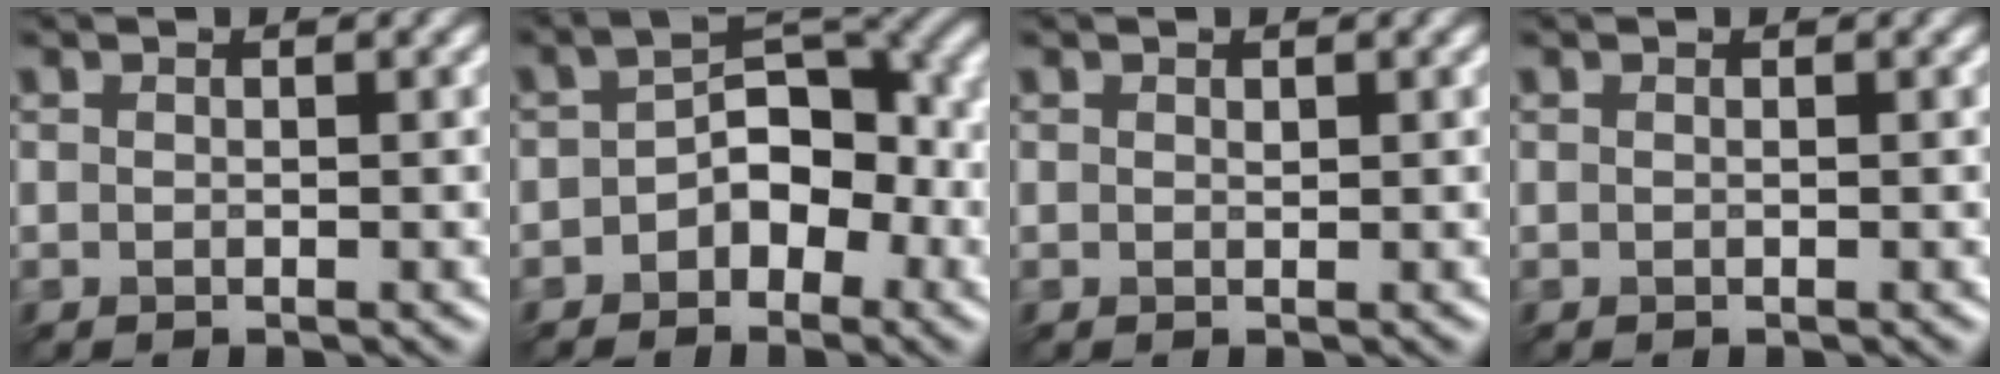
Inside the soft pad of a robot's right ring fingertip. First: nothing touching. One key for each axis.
{"total": 4.0, "fx": -1.7, "fy": 2.5, "fz": 2.7, "tx": -0.046, "ty": 0.013, "tz": -0.025}
{"total": 1.0, "fx": 0.0, "fy": -0.7, "fz": -0.6, "tx": -0.009, "ty": -0.002, "tz": 0.012}
{"total": 0.5, "fx": 0.3, "fy": 0.3, "fz": 0.3, "tx": 0.004, "ty": 0.003, "tz": -0.003}